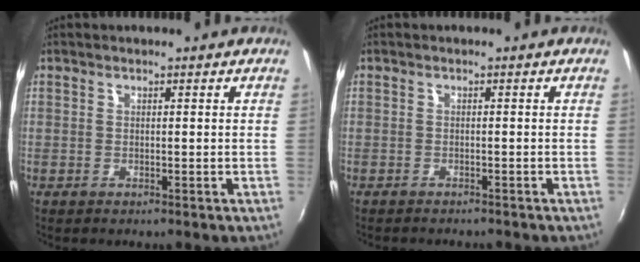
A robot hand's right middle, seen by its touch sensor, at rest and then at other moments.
{"total": 2.6, "force": [-2.4, 0.6, 0.7], "torque": [-0.022, -0.011, -0.038]}